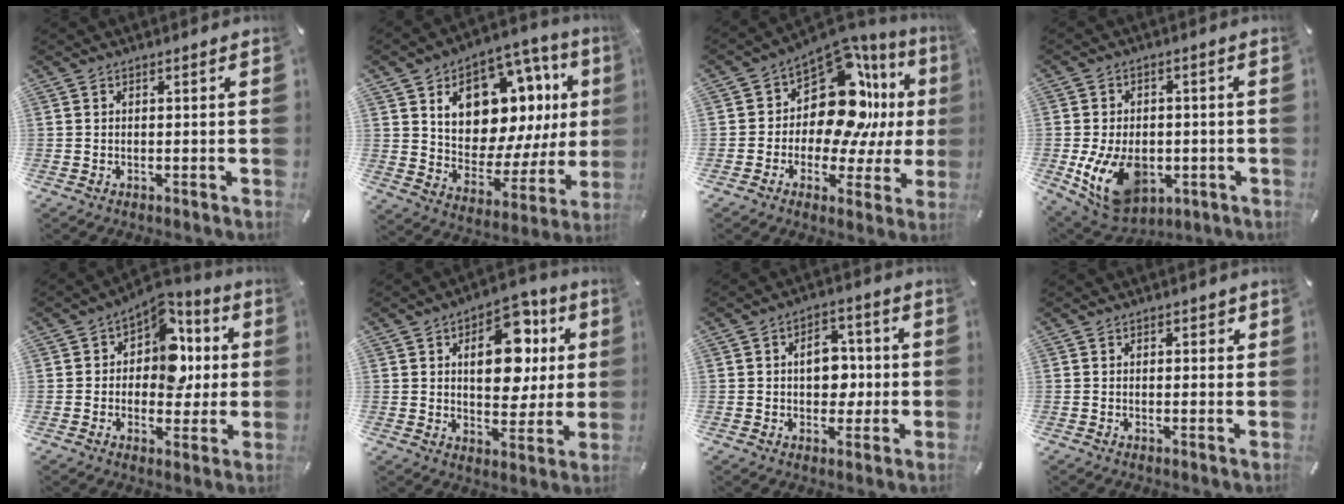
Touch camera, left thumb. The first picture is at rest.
{"total": 17.9, "force": [8.9, 11.4, 10.5], "torque": [-0.154, -0.065, 0.155]}
{"total": 16.2, "force": [5.1, 10.6, 11.1], "torque": [-0.185, -0.061, 0.084]}
{"total": 14.2, "force": [-3.6, 10.0, 9.5], "torque": [-0.176, 0.005, -0.057]}
{"total": 11.4, "force": [2.6, 8.9, 6.7], "torque": [-0.095, -0.024, 0.049]}
{"total": 16.0, "force": [4.7, 10.1, 11.5], "torque": [-0.153, -0.007, 0.077]}
{"total": 8.8, "force": [0.3, 6.4, 6.1], "torque": [-0.071, 0.001, 0.001]}
{"total": 1.3, "force": [0.5, 0.9, 0.8], "torque": [-0.001, -0.001, 0.004]}